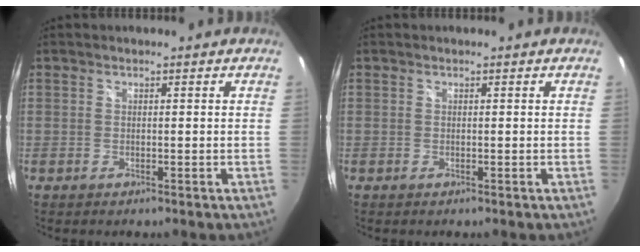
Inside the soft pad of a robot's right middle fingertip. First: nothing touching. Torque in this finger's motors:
{"motor_torque": [0.00, 0.00, 0.00, 0.00]}